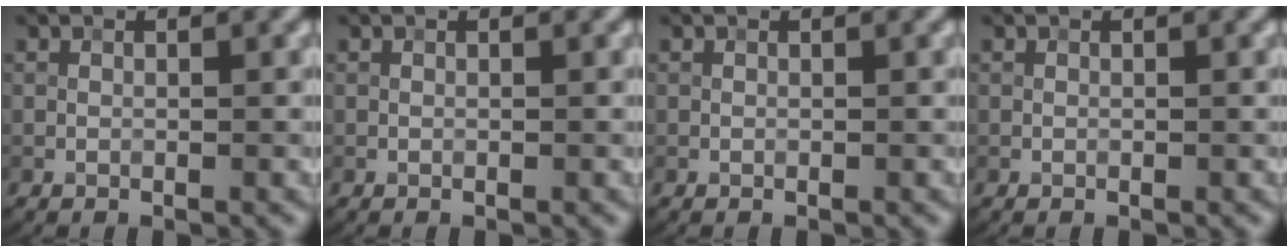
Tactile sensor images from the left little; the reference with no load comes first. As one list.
[{"total": 0.0}, {"total": 0.0}, {"total": 0.0}]